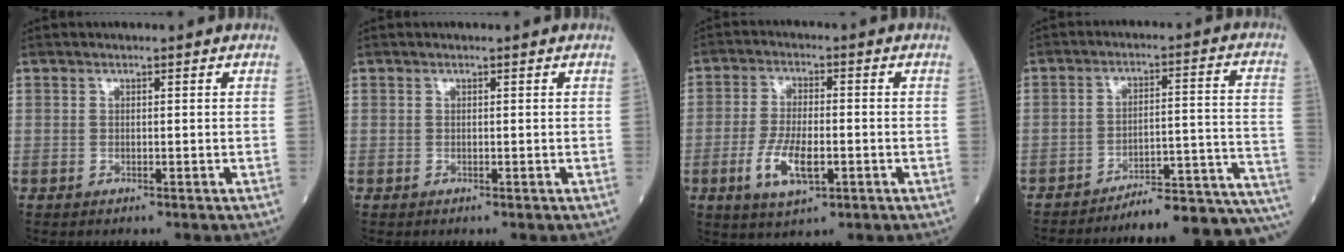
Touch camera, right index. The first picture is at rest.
{"total": 0.0}
{"total": 7.8, "force": [-2.5, 2.7, 6.8], "torque": [-0.140, -0.007, -0.043]}
{"total": 18.0, "force": [-17.0, -0.5, 5.9], "torque": [-0.019, 0.028, -0.223]}